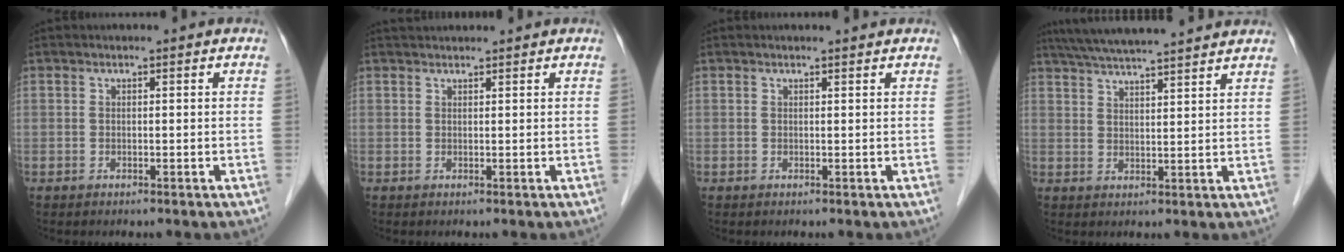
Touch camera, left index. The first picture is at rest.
{"total": 4.1, "force": [3.9, 0.7, 1.1], "torque": [-0.006, 0.034, 0.059]}
{"total": 1.8, "force": [1.7, 0.3, 0.4], "torque": [-0.002, 0.005, 0.021]}
{"total": 15.6, "force": [13.9, 0.9, 7.0], "torque": [-0.119, 0.037, 0.202]}